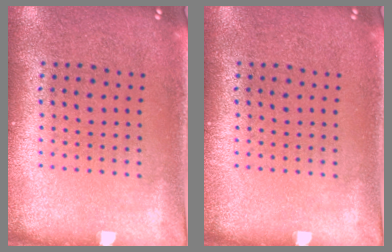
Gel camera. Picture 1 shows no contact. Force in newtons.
{"total": 0.0}